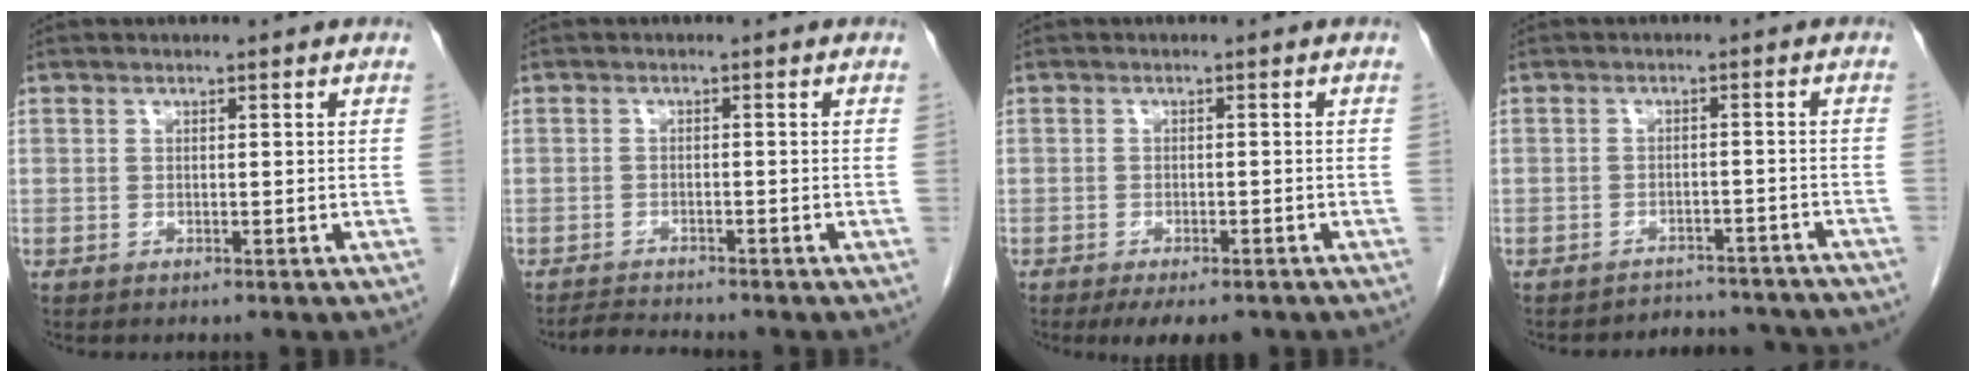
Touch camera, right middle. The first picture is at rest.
{"total": 2.7, "force": [-2.6, -0.3, 0.3], "torque": [-0.013, -0.016, -0.046]}
{"total": 6.2, "force": [-4.7, 2.2, 3.4], "torque": [-0.039, -0.005, -0.067]}
{"total": 9.4, "force": [-9.1, 2.2, 0.8], "torque": [-0.003, 0.017, -0.096]}